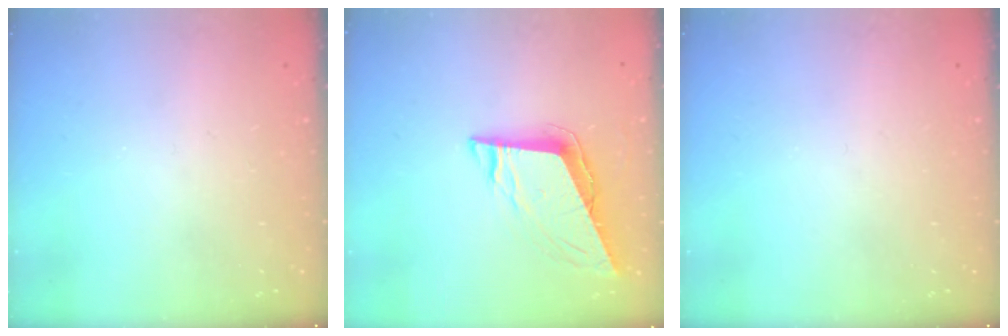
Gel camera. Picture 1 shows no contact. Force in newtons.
{"total": 9.0, "press": 8.7, "slide": 2.5}
{"total": 0.0}